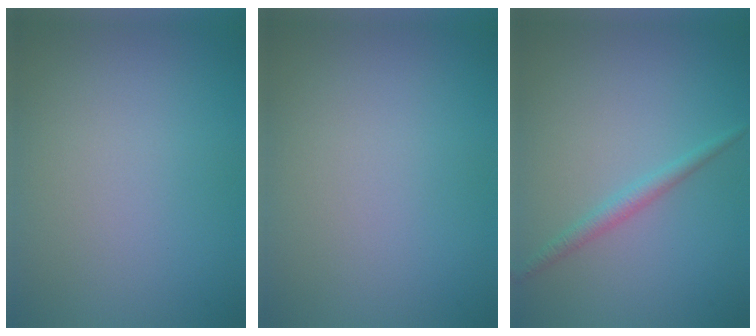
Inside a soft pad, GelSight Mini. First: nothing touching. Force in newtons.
{"total": 0.0}
{"total": 1.6, "press": 1.6, "slide": 0.1}